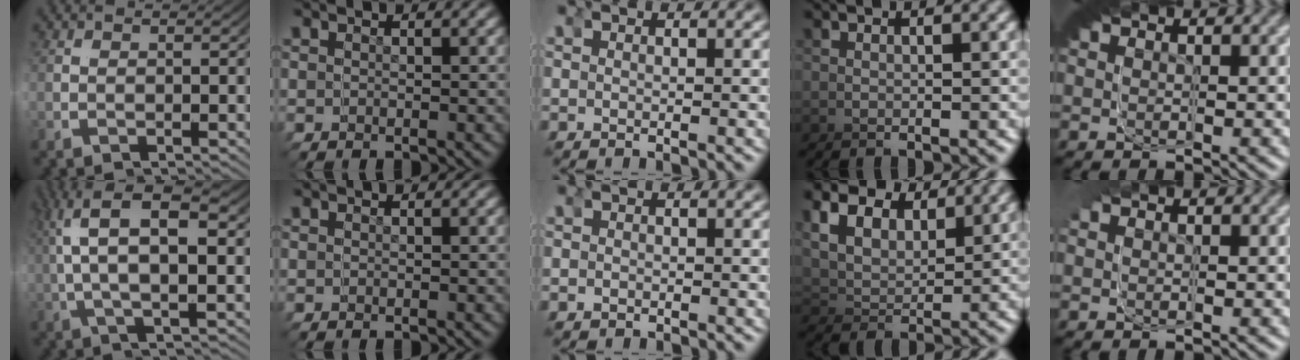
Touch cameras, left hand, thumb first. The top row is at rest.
{"thumb": {"total": 6.9, "force": [3.6, 0.1, 5.9], "torque": [-0.107, 0.034, 0.043]}, "middle": {"total": 0.8, "force": [0.6, 0.5, 0.1], "torque": [-0.002, 0.000, 0.010]}, "ring": {"total": 4.9, "force": [3.6, -0.6, -3.4], "torque": [0.032, 0.028, 0.039]}, "little": {"total": 0.7, "force": [0.6, -0.3, -0.4], "torque": [0.005, 0.000, 0.010]}}